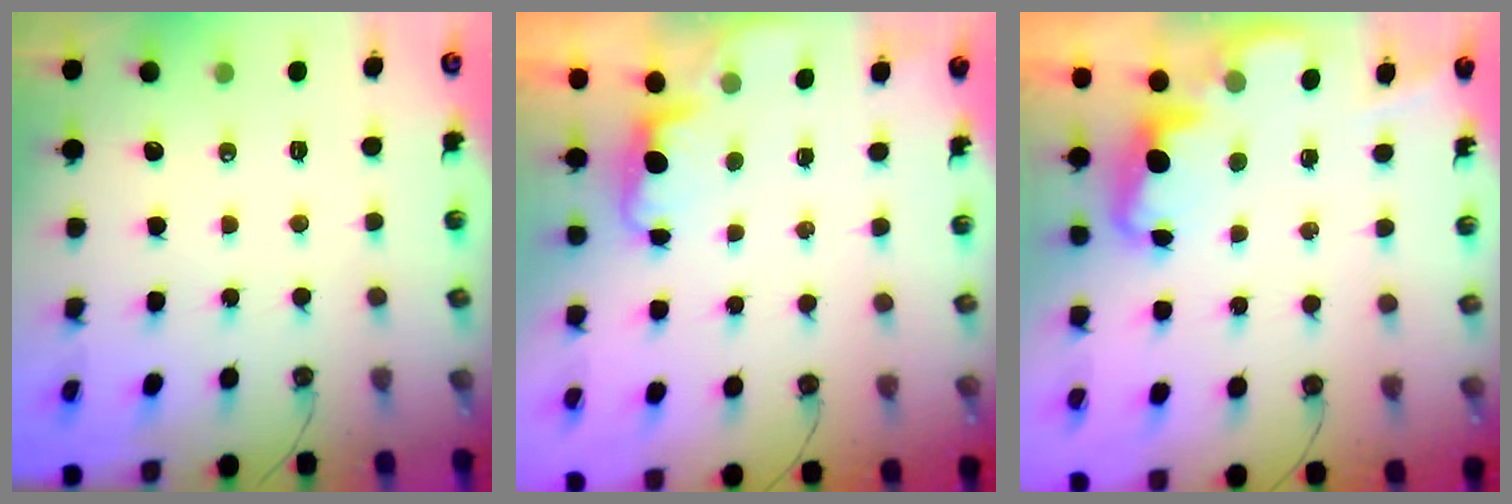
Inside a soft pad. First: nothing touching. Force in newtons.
{"total": 0.8, "press": 0.3, "slide": 0.7}
{"total": 2.3, "press": 2.2, "slide": 0.5}